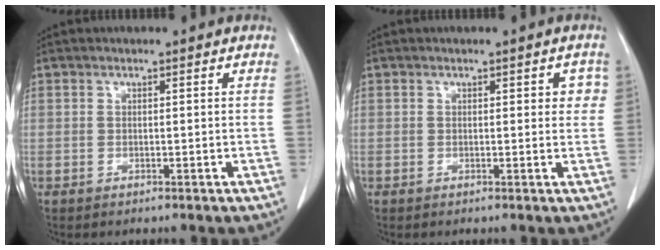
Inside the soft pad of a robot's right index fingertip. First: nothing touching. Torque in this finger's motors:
{"motor_torque": [0.05, 0.02, 0.00, 0.00]}